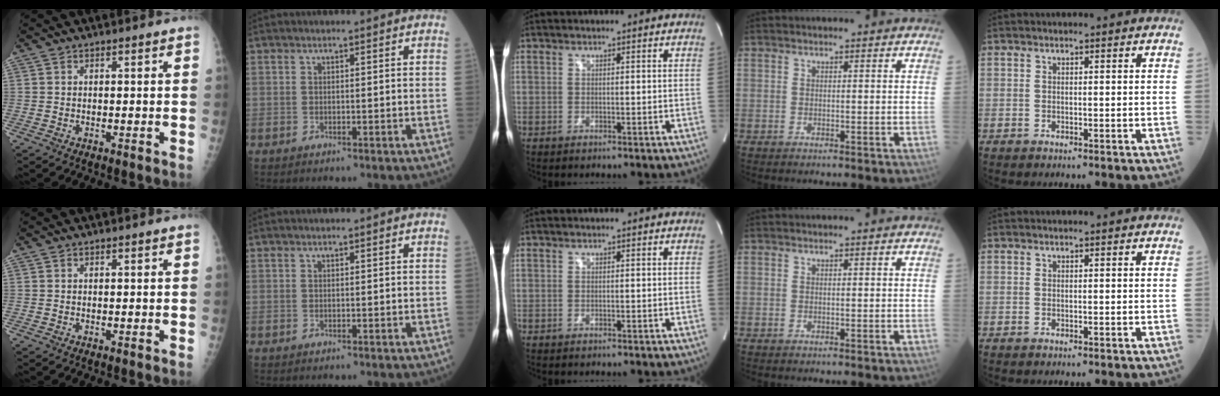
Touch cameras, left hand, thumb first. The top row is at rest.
{}